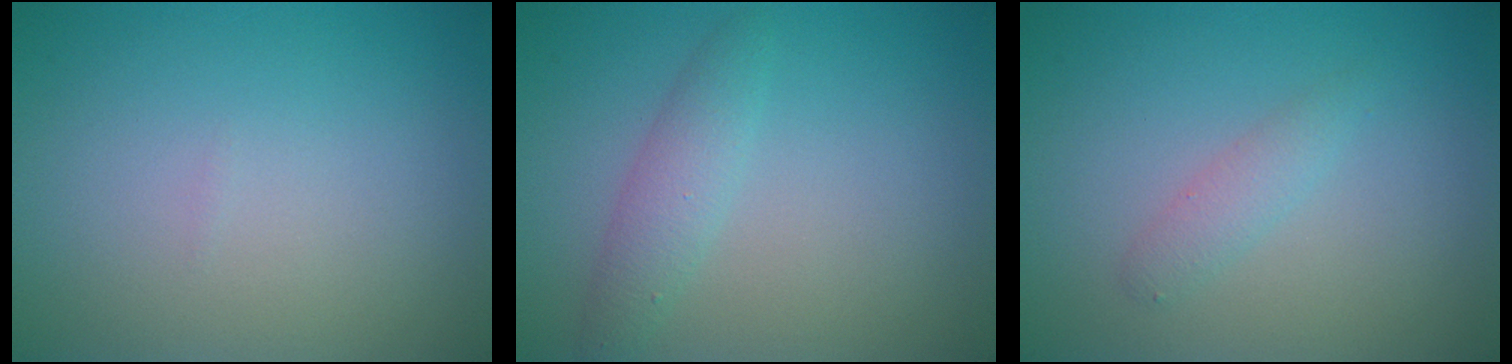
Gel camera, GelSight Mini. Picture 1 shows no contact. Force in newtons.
{"total": 2.3, "press": 2.3, "slide": 0.1}
{"total": 1.4, "press": 1.4, "slide": 0.0}